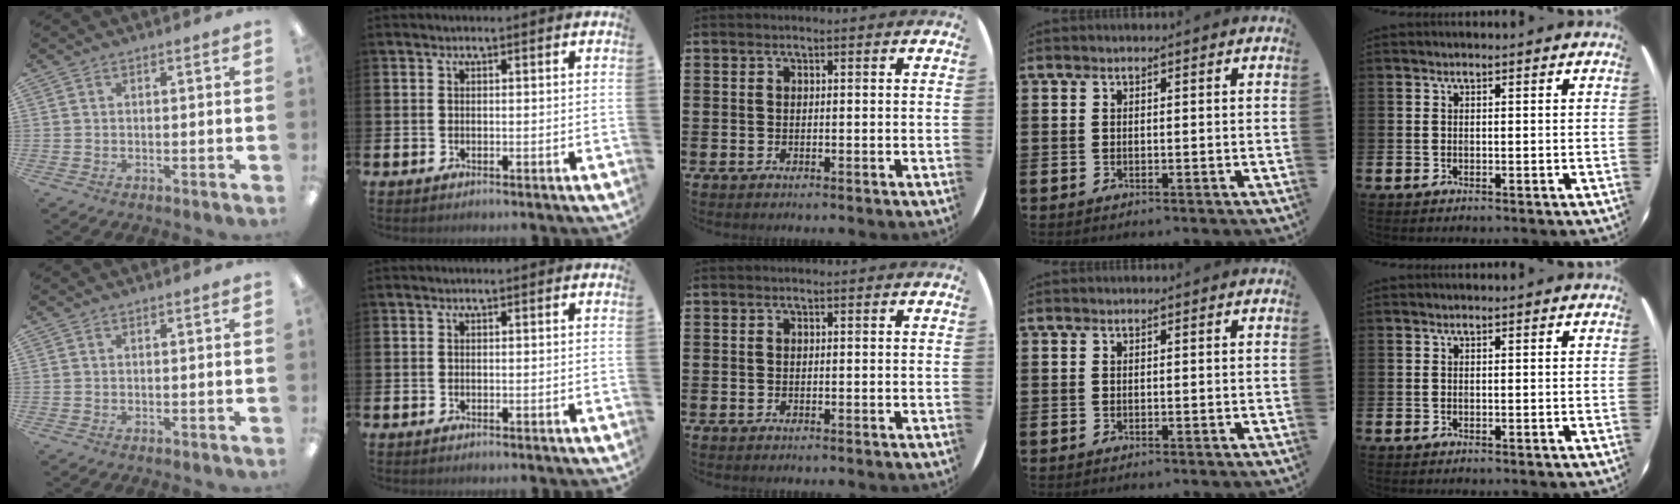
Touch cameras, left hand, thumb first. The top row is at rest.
{}